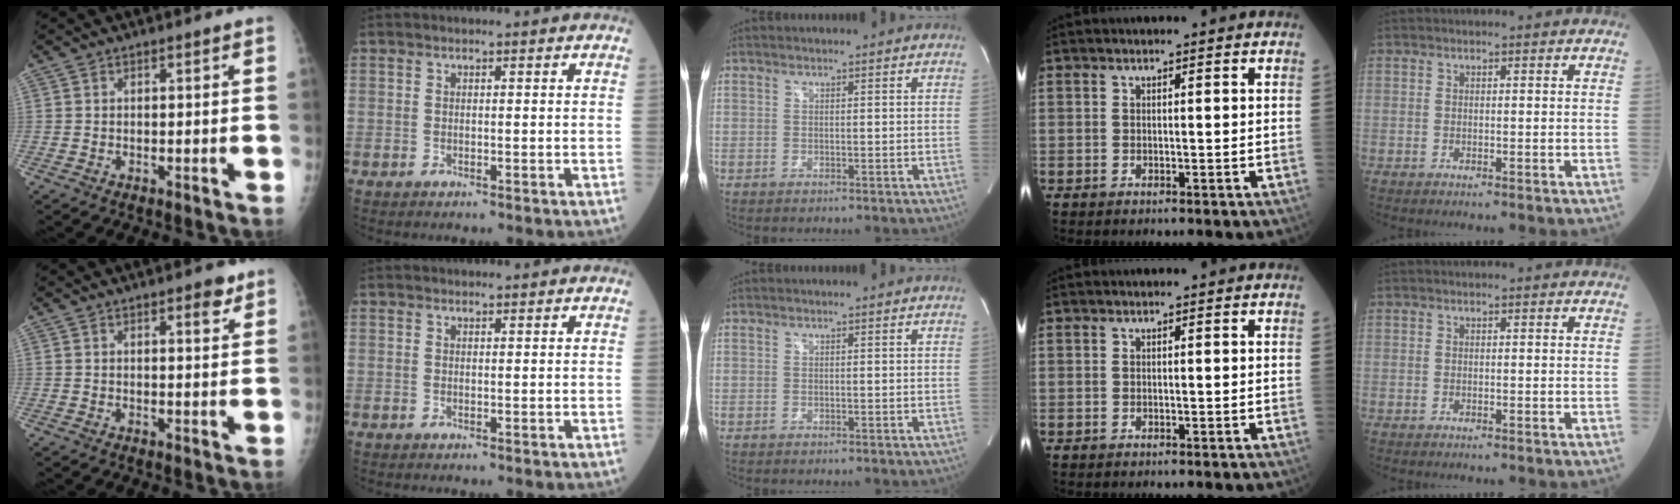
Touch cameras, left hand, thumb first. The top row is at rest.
{"thumb": {"total": 3.3, "force": [2.1, 1.2, 2.2], "torque": [-0.018, -0.011, 0.027]}, "index": {"total": 0.6, "force": [0.6, 0.2, 0.0], "torque": [-0.009, -0.003, 0.009]}}